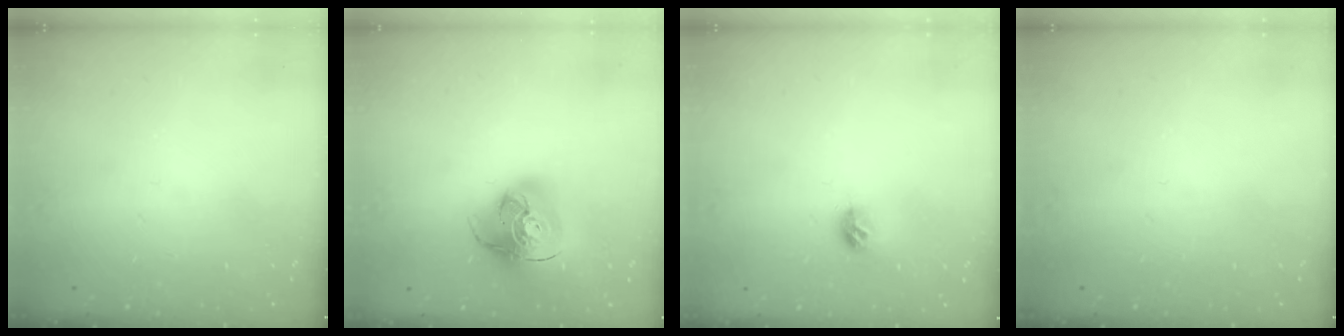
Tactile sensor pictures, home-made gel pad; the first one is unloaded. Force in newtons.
{"total": 15.5, "press": 15.4, "slide": 1.8}
{"total": 7.5, "press": 7.4, "slide": 0.7}
{"total": 0.0}